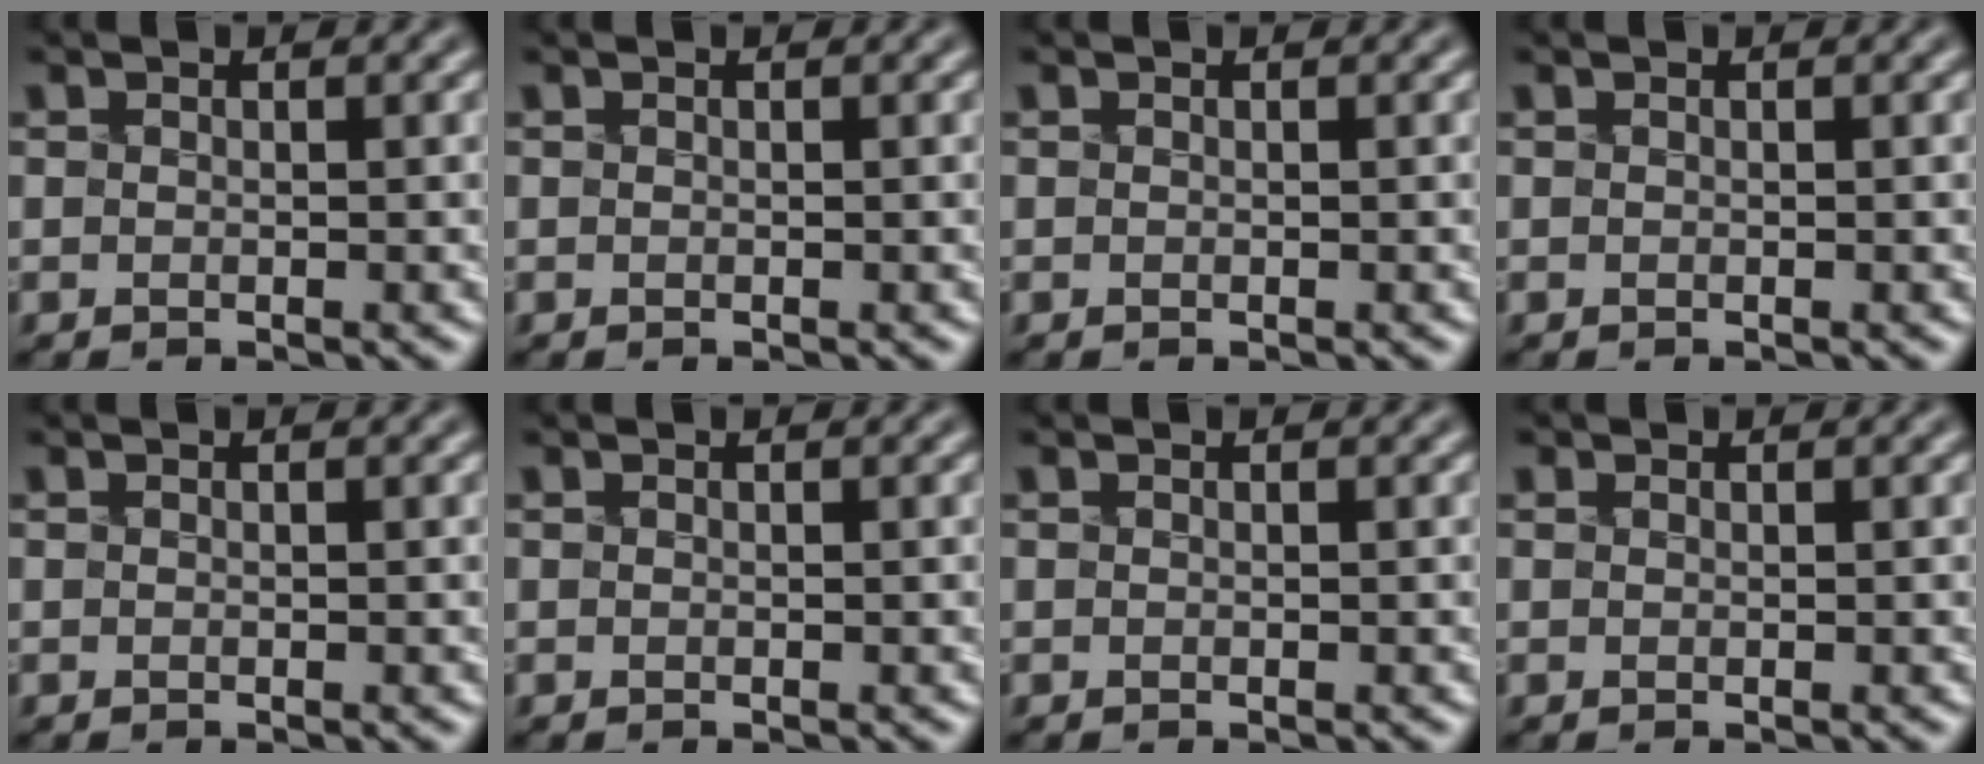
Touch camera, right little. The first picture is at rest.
{"total": 0.0}
{"total": 0.0}
{"total": 0.0}
{"total": 0.0}
{"total": 0.0}
{"total": 0.0}
{"total": 0.6, "force": [0.3, 0.4, 0.2], "torque": [-0.009, 0.006, 0.000]}